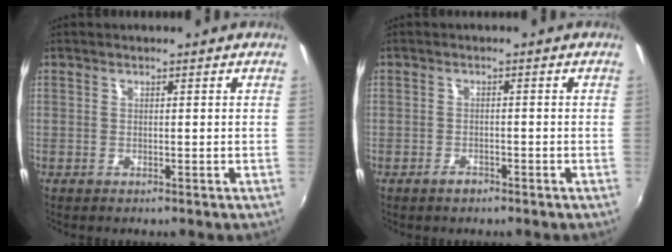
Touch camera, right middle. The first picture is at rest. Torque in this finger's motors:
{"motor_torque": [0.29, -0.25, -0.01, 0.00]}